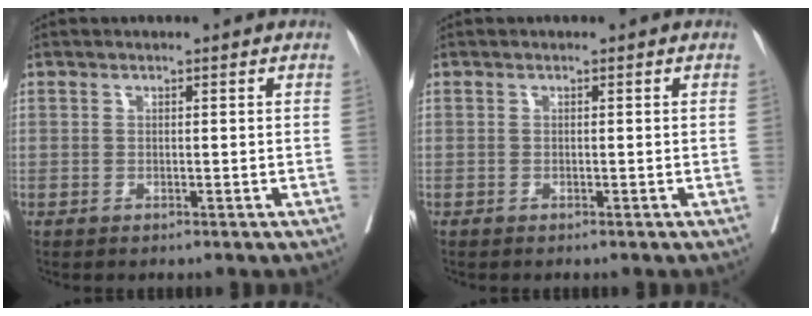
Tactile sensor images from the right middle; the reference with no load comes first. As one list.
[{"total": 0.0}]